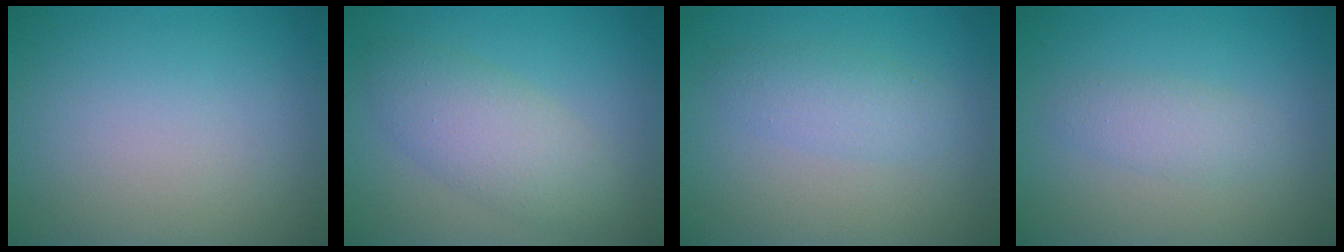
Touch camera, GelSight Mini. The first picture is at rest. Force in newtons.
{"total": 4.3, "press": 4.3, "slide": 0.0}
{"total": 2.2, "press": 2.2, "slide": 0.1}
{"total": 1.8, "press": 1.8, "slide": 0.1}